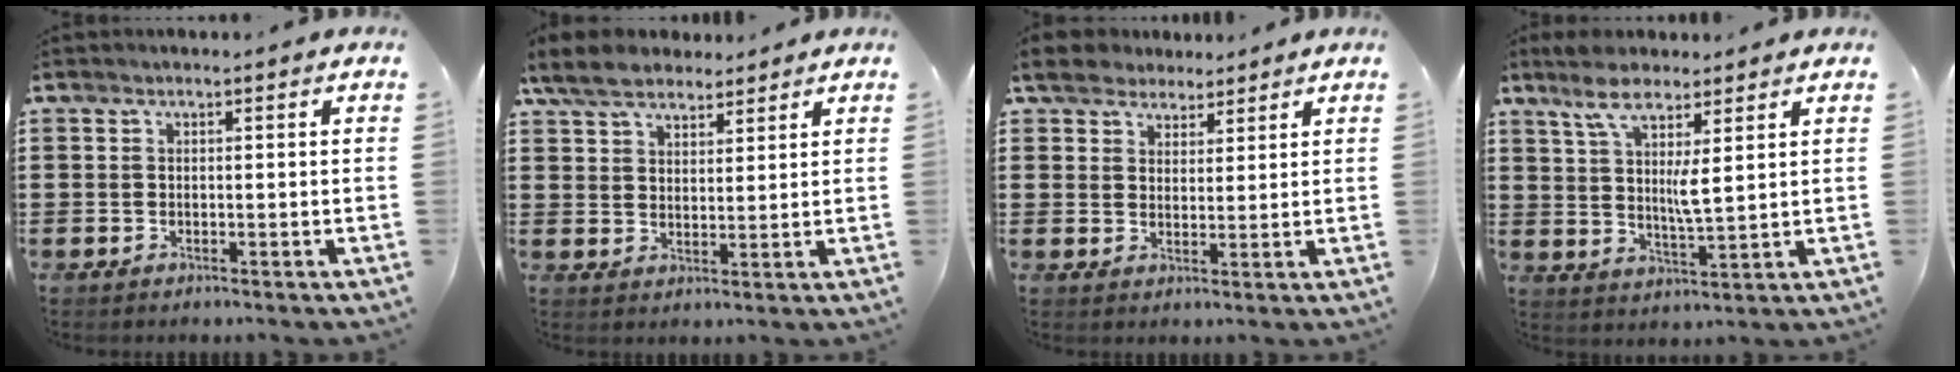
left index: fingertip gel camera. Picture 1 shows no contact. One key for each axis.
{"total": 6.0, "fx": 5.0, "fy": 2.6, "fz": 2.1, "tx": -0.060, "ty": 0.000, "tz": 0.095}
{"total": 5.0, "fx": 4.2, "fy": 2.5, "fz": 0.9, "tx": -0.040, "ty": 0.002, "tz": 0.077}
{"total": 7.4, "fx": 4.3, "fy": 1.8, "fz": 5.8, "tx": -0.118, "ty": -0.011, "tz": 0.072}